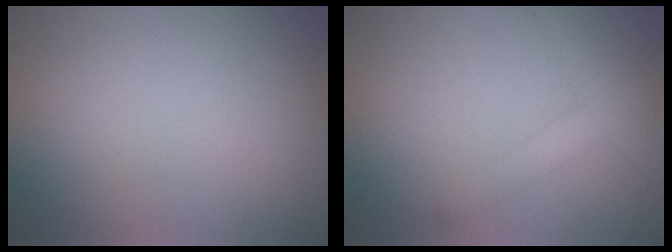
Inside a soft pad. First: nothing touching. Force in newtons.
{"total": 3.0, "press": 3.0, "slide": 0.1}